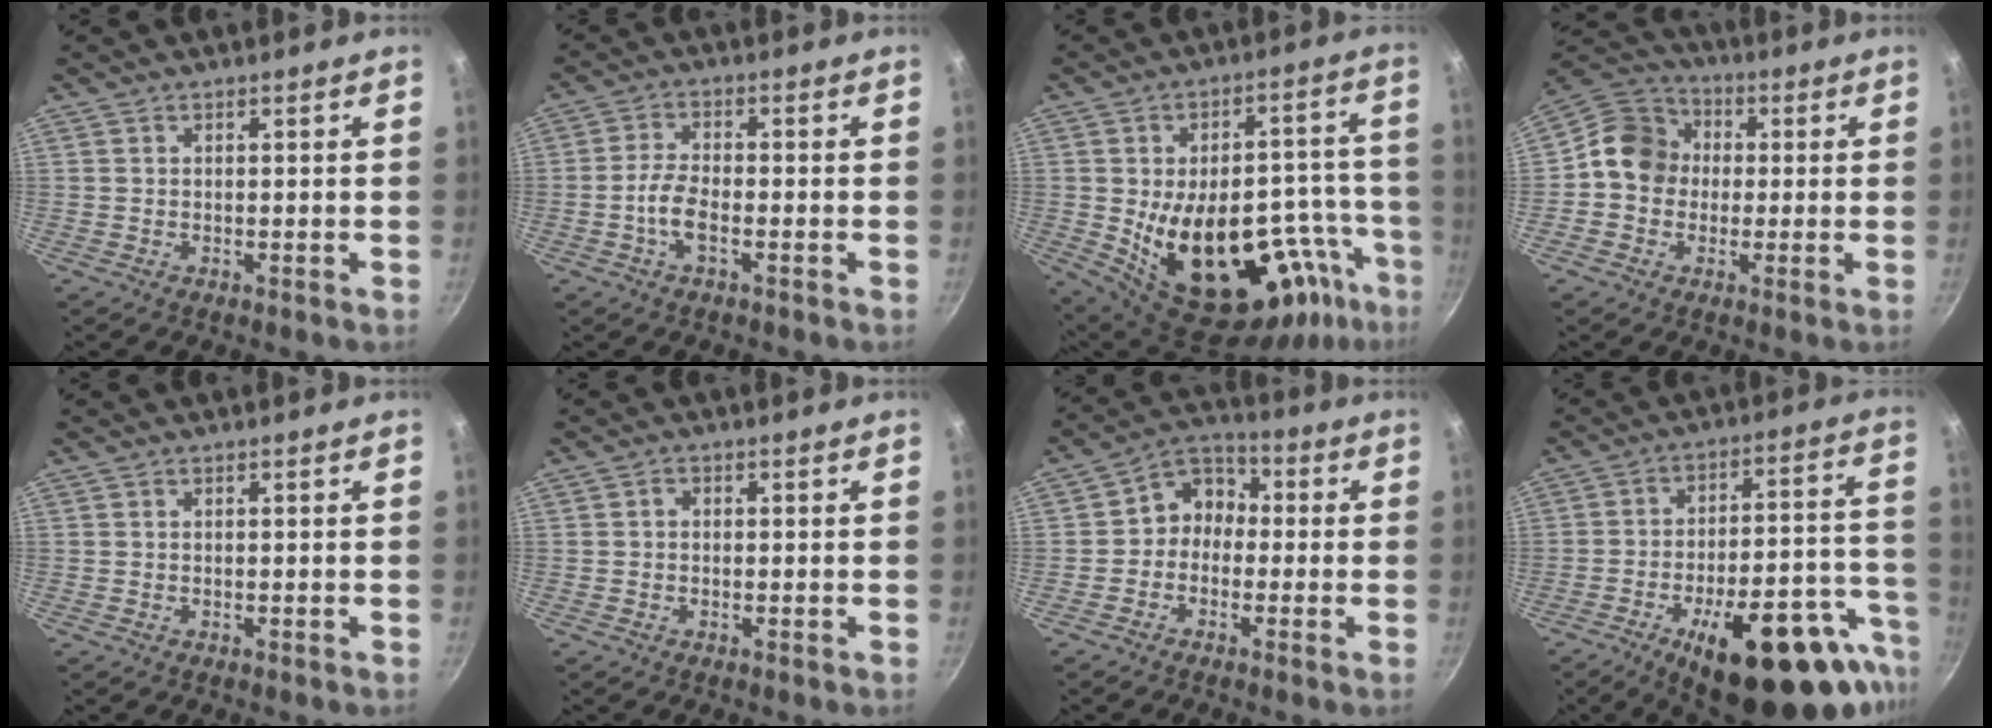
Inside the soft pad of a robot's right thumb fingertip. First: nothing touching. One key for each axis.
{"total": 5.1, "fx": -1.8, "fy": 2.2, "fz": 4.3, "tx": -0.090, "ty": 0.017, "tz": -0.041}
{"total": 27.2, "fx": -9.3, "fy": 14.8, "fz": 20.7, "tx": -0.242, "ty": 0.033, "tz": -0.107}
{"total": 10.5, "fx": 0.1, "fy": 9.2, "fz": 4.9, "tx": -0.049, "ty": 0.027, "tz": -0.022}
{"total": 0.0}
{"total": 1.1, "fx": 0.0, "fy": 1.0, "fz": 0.6, "tx": -0.009, "ty": 0.007, "tz": -0.003}
{"total": 6.9, "fx": -0.8, "fy": 5.9, "fz": 3.5, "tx": -0.018, "ty": 0.032, "tz": -0.036}
{"total": 27.6, "fx": -14.4, "fy": 10.6, "fz": 21.1, "tx": -0.246, "ty": 0.070, "tz": -0.196}